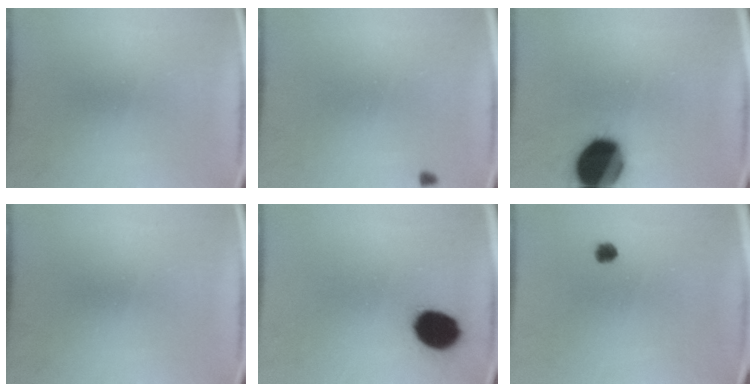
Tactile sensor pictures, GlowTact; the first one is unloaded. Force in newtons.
{"total": 0.6}
{"total": 17.6}
{"total": 0.0}
{"total": 11.1}
{"total": 1.7}